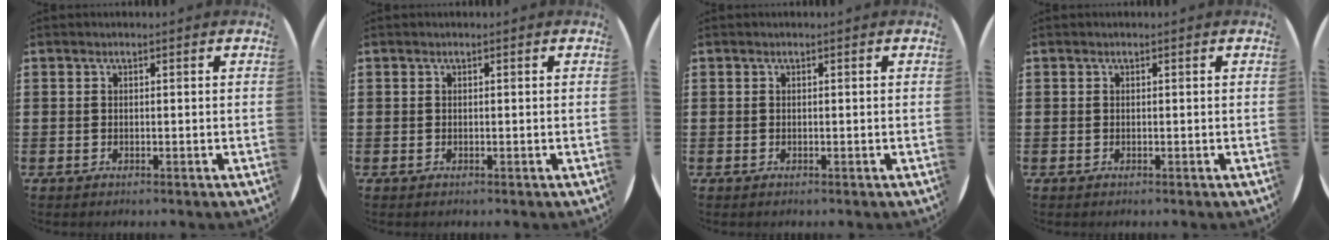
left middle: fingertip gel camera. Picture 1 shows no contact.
{"total": 0.0}
{"total": 0.0}
{"total": 0.0}